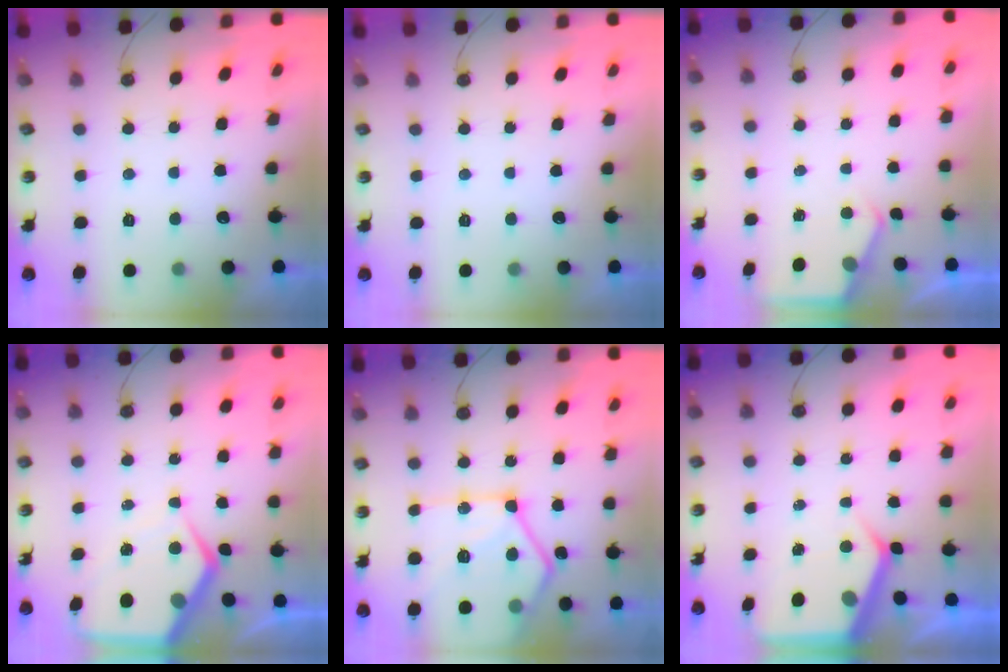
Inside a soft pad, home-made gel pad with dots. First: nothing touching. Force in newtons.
{"total": 0.0}
{"total": 2.7, "press": 2.7, "slide": 0.5}
{"total": 9.3, "press": 9.3, "slide": 1.0}
{"total": 21.5, "press": 21.3, "slide": 2.4}
{"total": 5.7, "press": 5.7, "slide": 0.6}